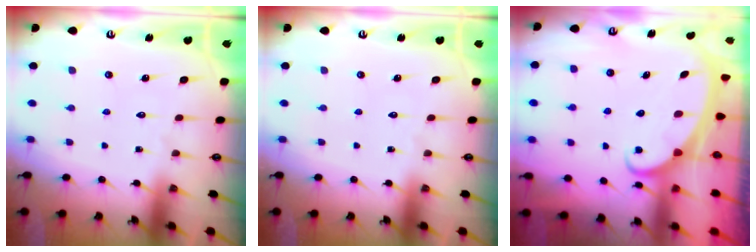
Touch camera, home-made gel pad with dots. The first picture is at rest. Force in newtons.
{"total": 0.0}
{"total": 2.3, "press": 2.3, "slide": 0.3}